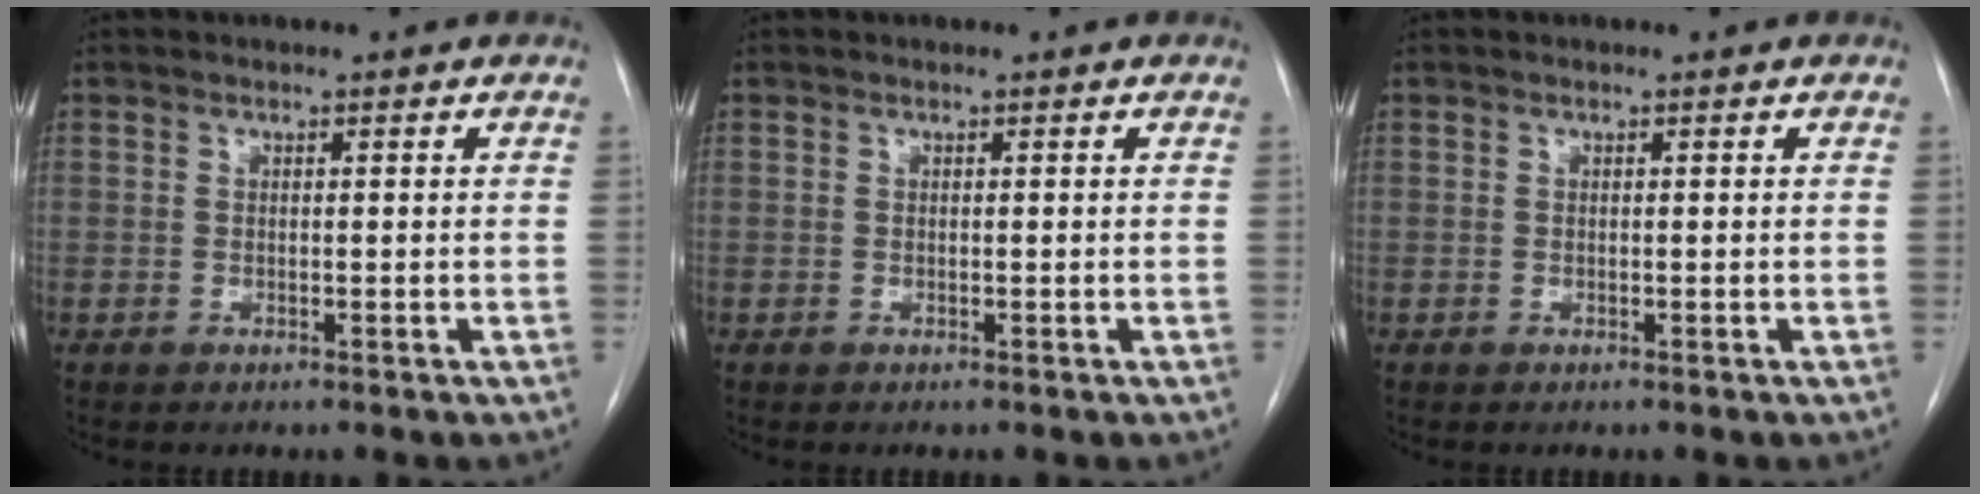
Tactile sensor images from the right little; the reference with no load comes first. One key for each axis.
{"total": 0.0}
{"total": 0.0}